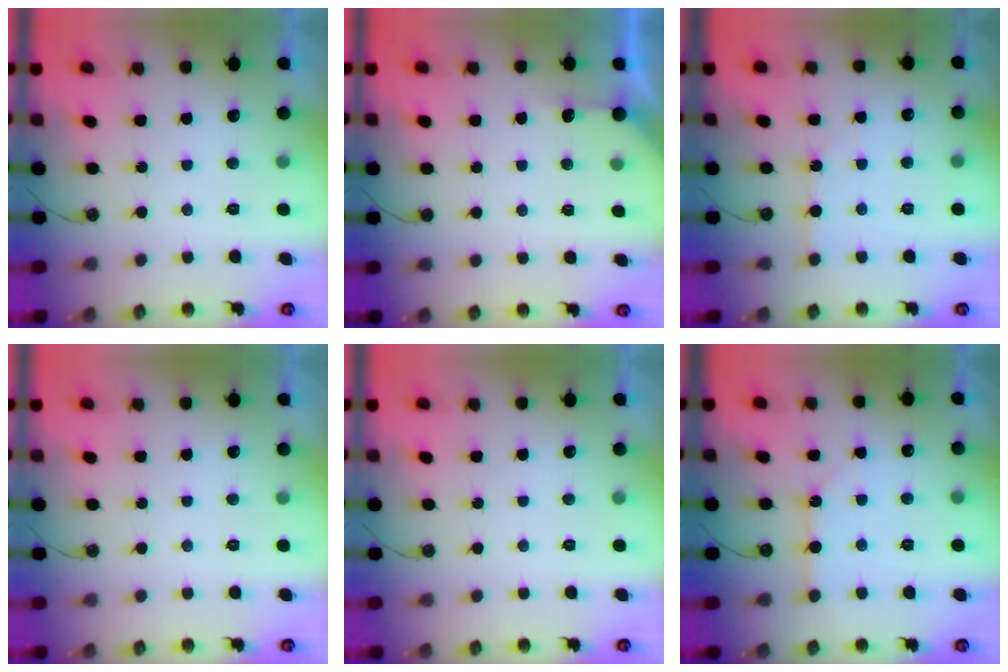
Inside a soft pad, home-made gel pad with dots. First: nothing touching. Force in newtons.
{"total": 2.5, "press": 2.5, "slide": 0.2}
{"total": 2.7, "press": 2.7, "slide": 0.4}
{"total": 0.0}
{"total": 0.0}
{"total": 3.9, "press": 3.9, "slide": 0.3}